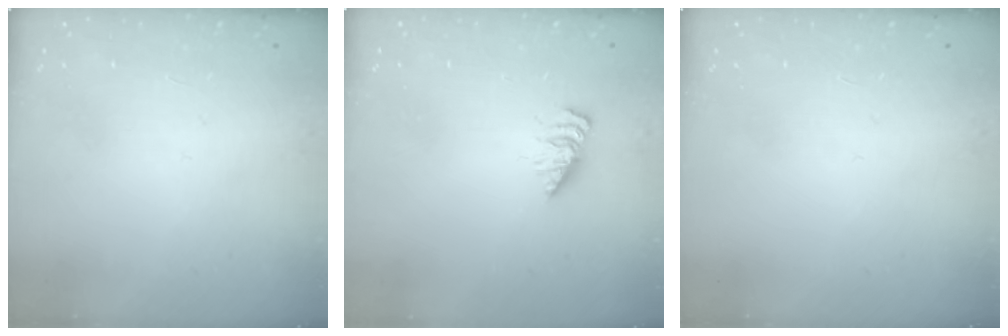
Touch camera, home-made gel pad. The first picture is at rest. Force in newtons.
{"total": 2.3, "press": 2.2, "slide": 0.4}
{"total": 0.0}